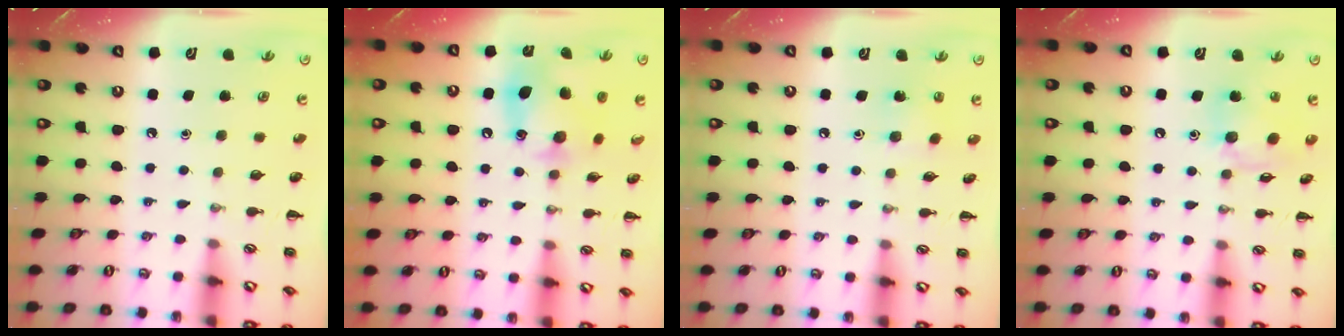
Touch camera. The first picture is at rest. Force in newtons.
{"total": 12.7, "press": 12.5, "slide": 1.8}
{"total": 4.9, "press": 4.7, "slide": 1.5}
{"total": 12.3, "press": 12.0, "slide": 2.6}